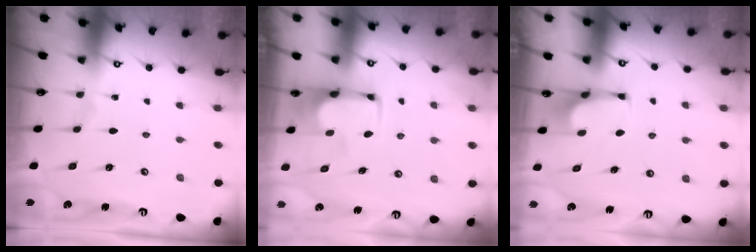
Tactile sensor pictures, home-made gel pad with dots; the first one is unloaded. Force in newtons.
{"total": 3.2, "press": 3.2, "slide": 0.5}
{"total": 0.7, "press": 0.7, "slide": 0.3}